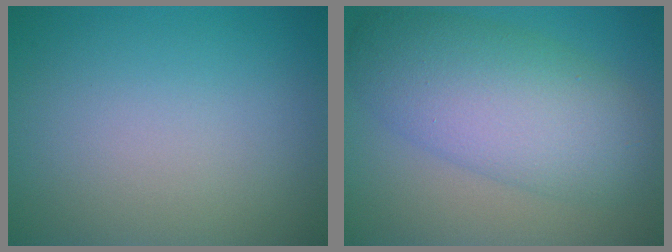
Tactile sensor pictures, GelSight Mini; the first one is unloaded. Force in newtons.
{"total": 8.3, "press": 8.3, "slide": 0.2}